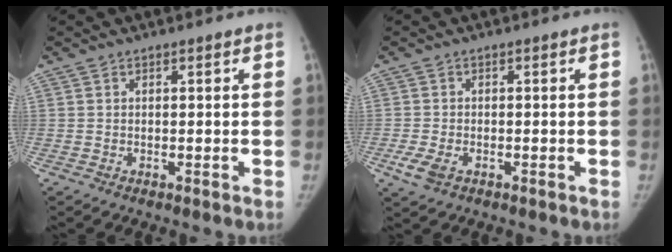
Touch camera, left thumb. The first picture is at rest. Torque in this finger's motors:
{"motor_torque": [0.04, 0.11, 0.27, -0.27, 0.03]}